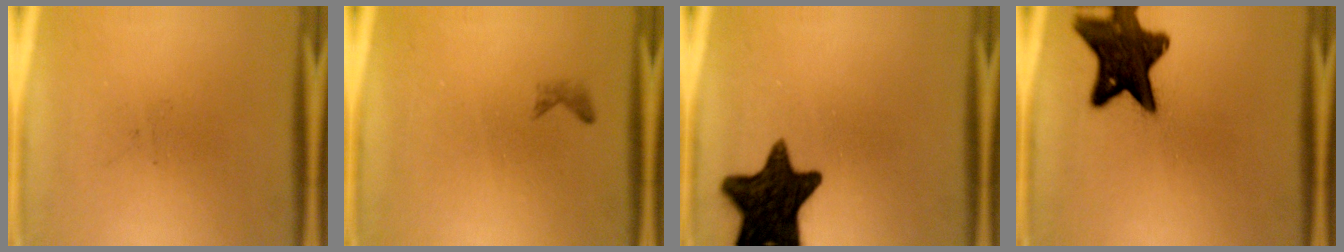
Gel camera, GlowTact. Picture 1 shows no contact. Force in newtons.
{"total": 0.7}
{"total": 15.2}
{"total": 14.2}